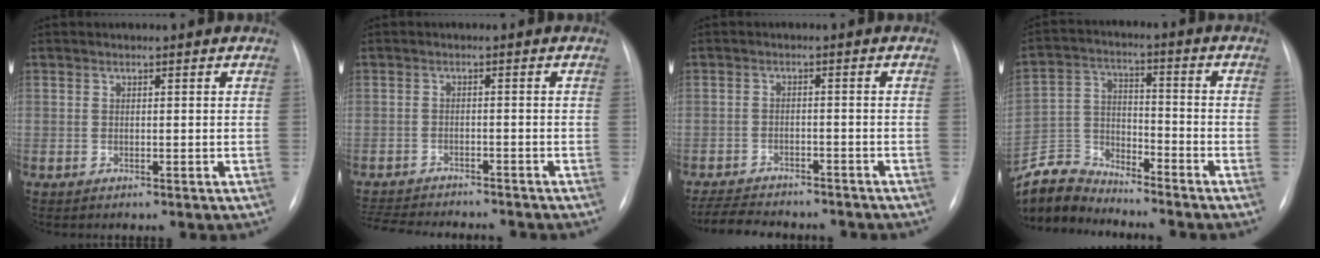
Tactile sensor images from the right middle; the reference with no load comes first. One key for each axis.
{"total": 12.8, "fx": -11.8, "fy": 2.4, "fz": 4.4, "tx": -0.089, "ty": -0.006, "tz": -0.163}
{"total": 11.3, "fx": -10.1, "fy": 3.1, "fz": 4.0, "tx": -0.077, "ty": 0.000, "tz": -0.139}
{"total": 9.0, "fx": -8.9, "fy": 1.1, "fz": -0.2, "tx": -0.002, "ty": 0.014, "tz": -0.176}